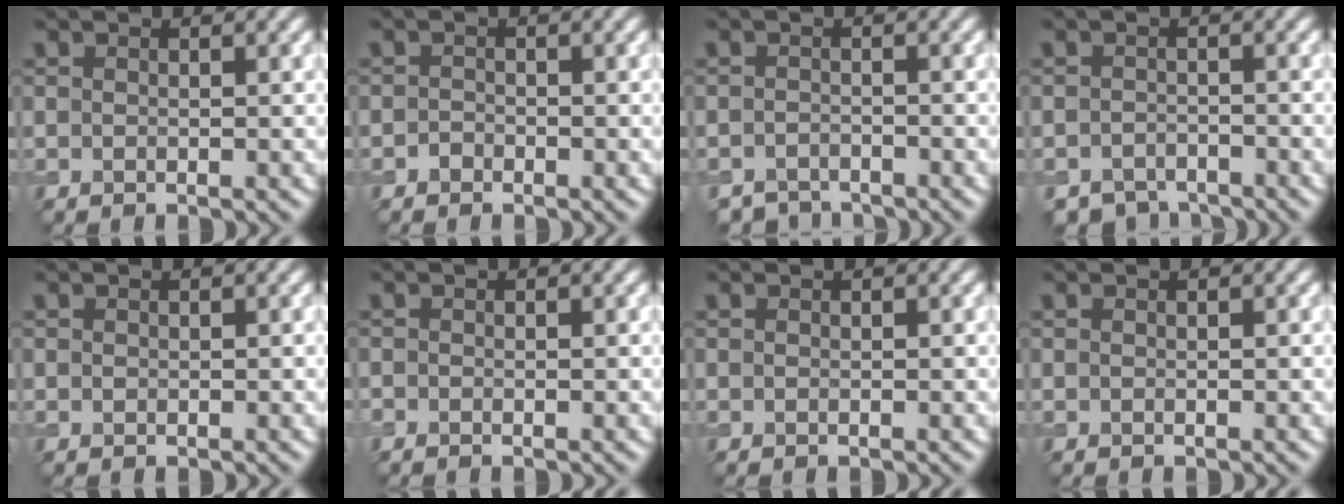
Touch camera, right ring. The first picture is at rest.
{"total": 0.7, "force": [-0.5, 0.5, 0.1], "torque": [0.000, 0.001, -0.011]}
{"total": 2.3, "force": [-2.2, 0.6, 0.0], "torque": [0.008, -0.001, -0.042]}
{"total": 3.0, "force": [-2.8, 1.2, 0.3], "torque": [0.003, -0.004, -0.050]}
{"total": 0.0}
{"total": 0.0}
{"total": 0.0}
{"total": 0.0}